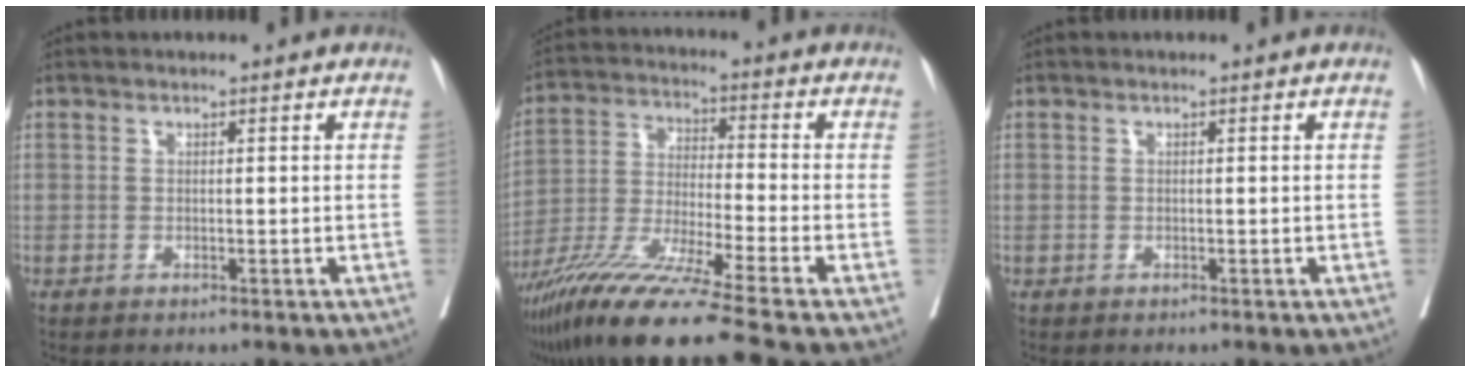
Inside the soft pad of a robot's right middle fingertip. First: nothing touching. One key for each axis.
{"total": 16.2, "fx": -12.6, "fy": -2.1, "fz": 9.9, "tx": -0.202, "ty": -0.044, "tz": -0.229}
{"total": 0.0}